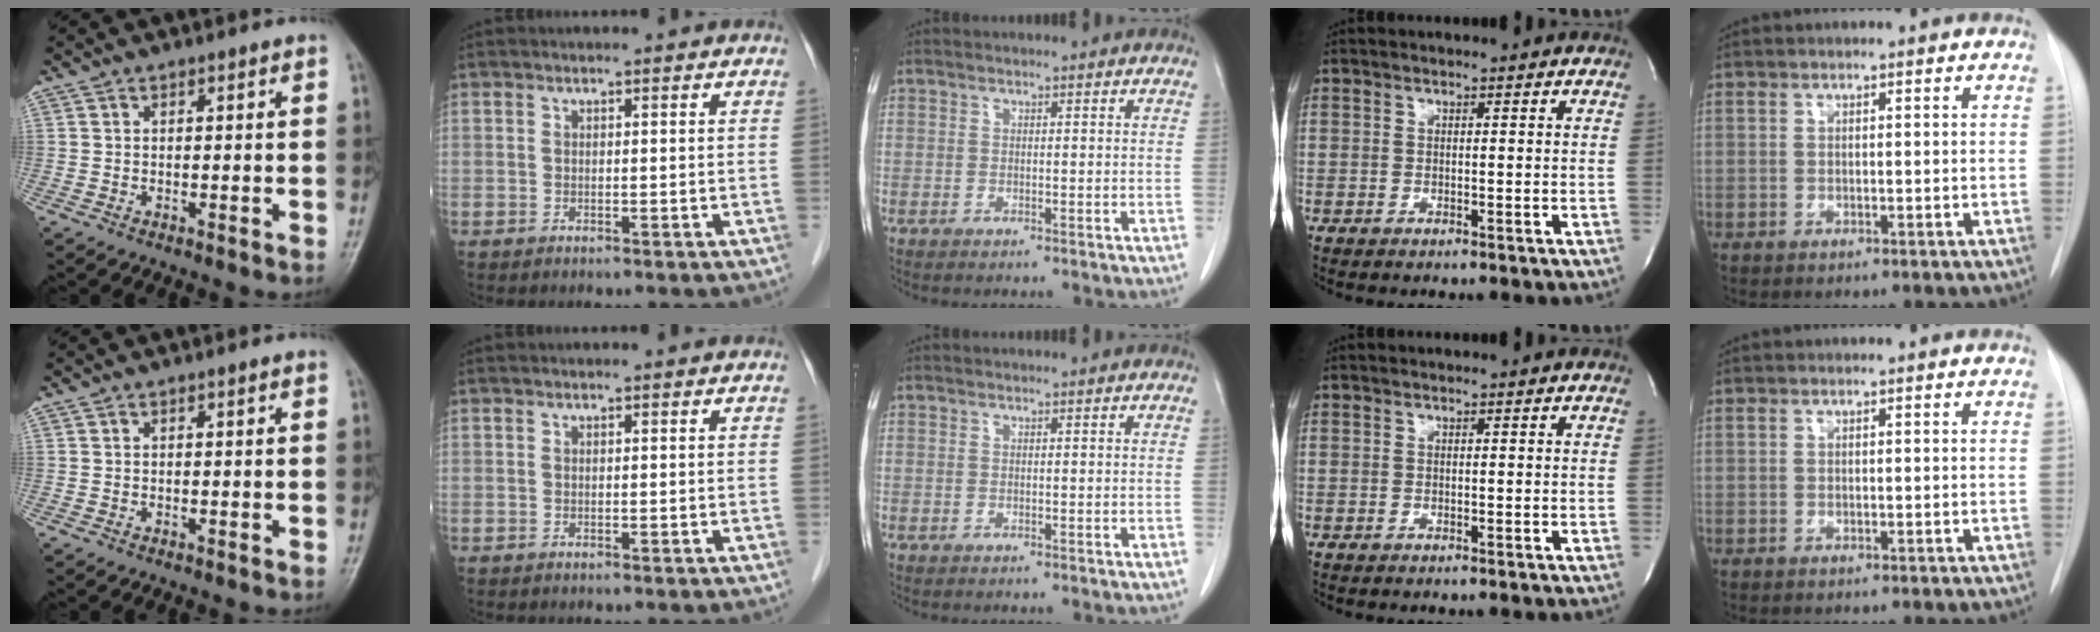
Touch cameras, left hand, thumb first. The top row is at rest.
{}